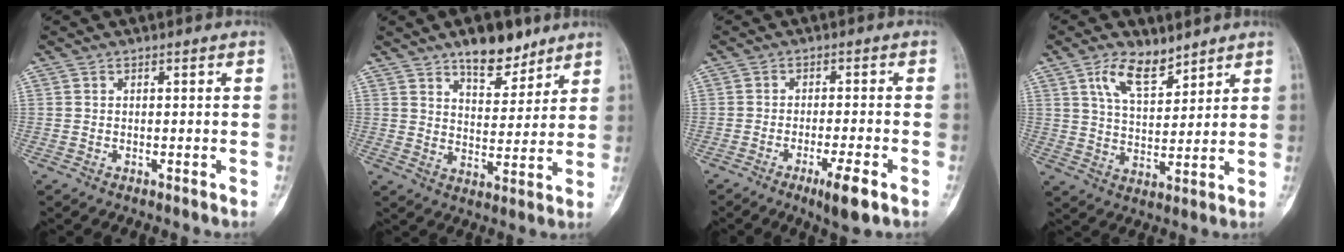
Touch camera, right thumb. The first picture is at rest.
{"total": 10.0, "force": [7.2, 4.6, 5.2], "torque": [-0.046, -0.046, 0.113]}
{"total": 6.4, "force": [-3.4, 0.8, 5.4], "torque": [-0.092, 0.001, -0.055]}
{"total": 8.8, "force": [5.6, 4.0, 5.4], "torque": [-0.080, -0.033, 0.106]}